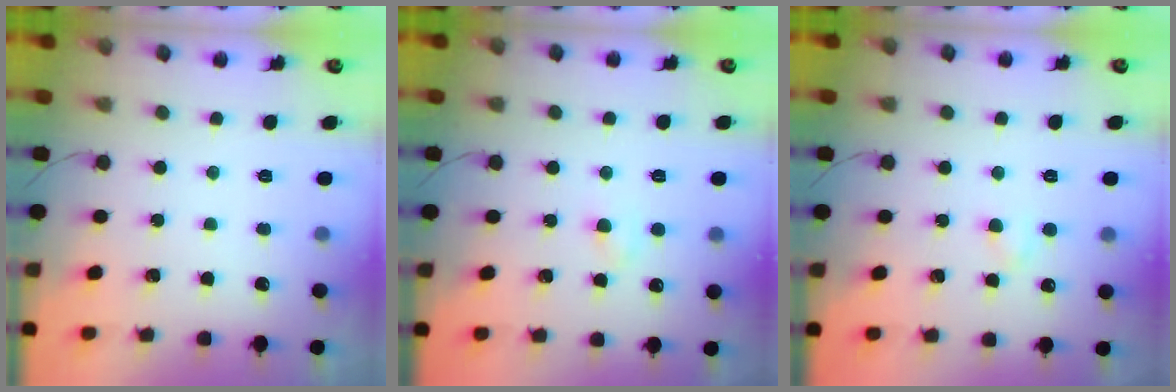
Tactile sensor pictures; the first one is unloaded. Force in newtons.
{"total": 2.0, "press": 1.8, "slide": 0.9}
{"total": 2.0, "press": 1.9, "slide": 0.8}